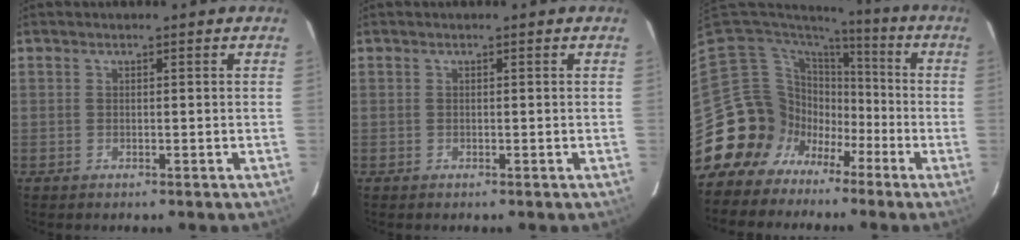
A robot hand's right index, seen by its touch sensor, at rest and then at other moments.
{"total": 0.0}
{"total": 13.8, "force": [-5.7, 12.4, 2.1], "torque": [-0.058, 0.050, -0.100]}